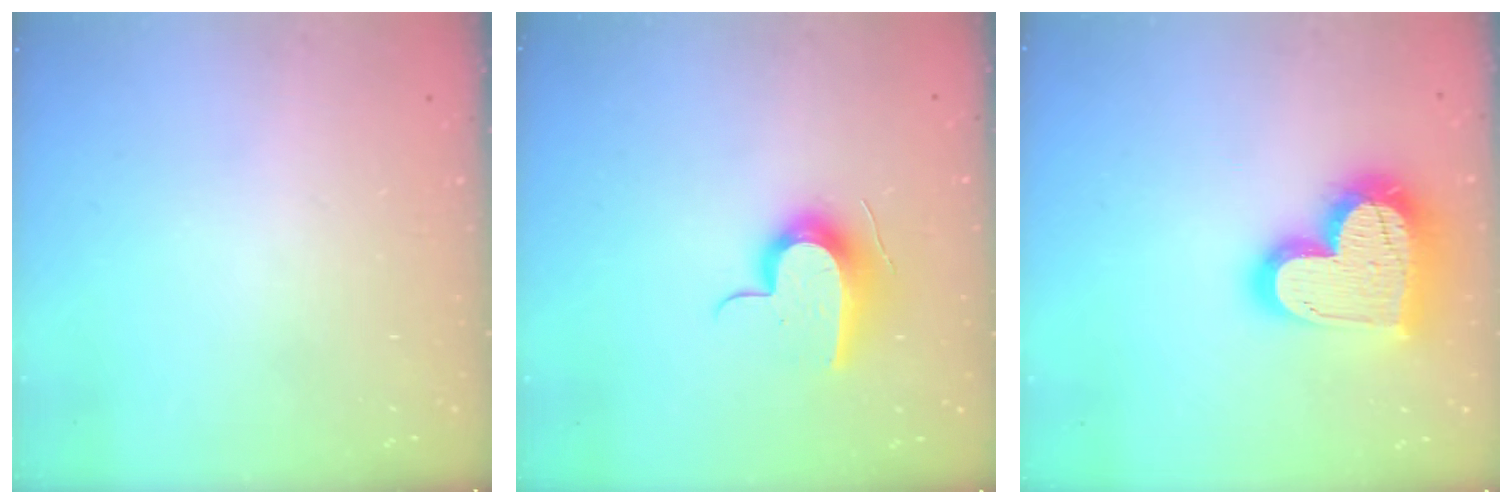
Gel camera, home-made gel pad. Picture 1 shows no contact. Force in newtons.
{"total": 11.7, "press": 11.6, "slide": 0.6}
{"total": 22.6, "press": 22.5, "slide": 1.8}